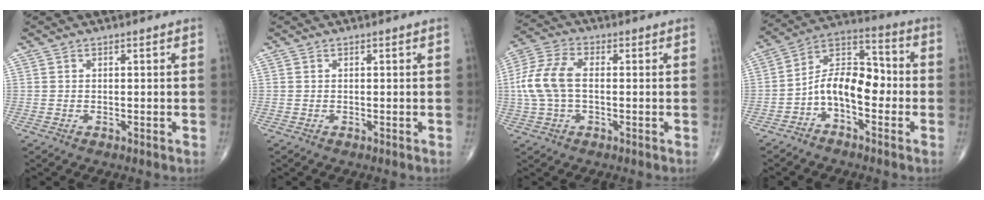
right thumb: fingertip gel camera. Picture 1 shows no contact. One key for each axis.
{"total": 0.0}
{"total": 10.1, "fx": 0.0, "fy": 5.8, "fz": 8.2, "tx": -0.191, "ty": 0.024, "tz": -0.003}
{"total": 11.4, "fx": -2.9, "fy": 6.3, "fz": 9.1, "tx": -0.136, "ty": 0.059, "tz": -0.062}